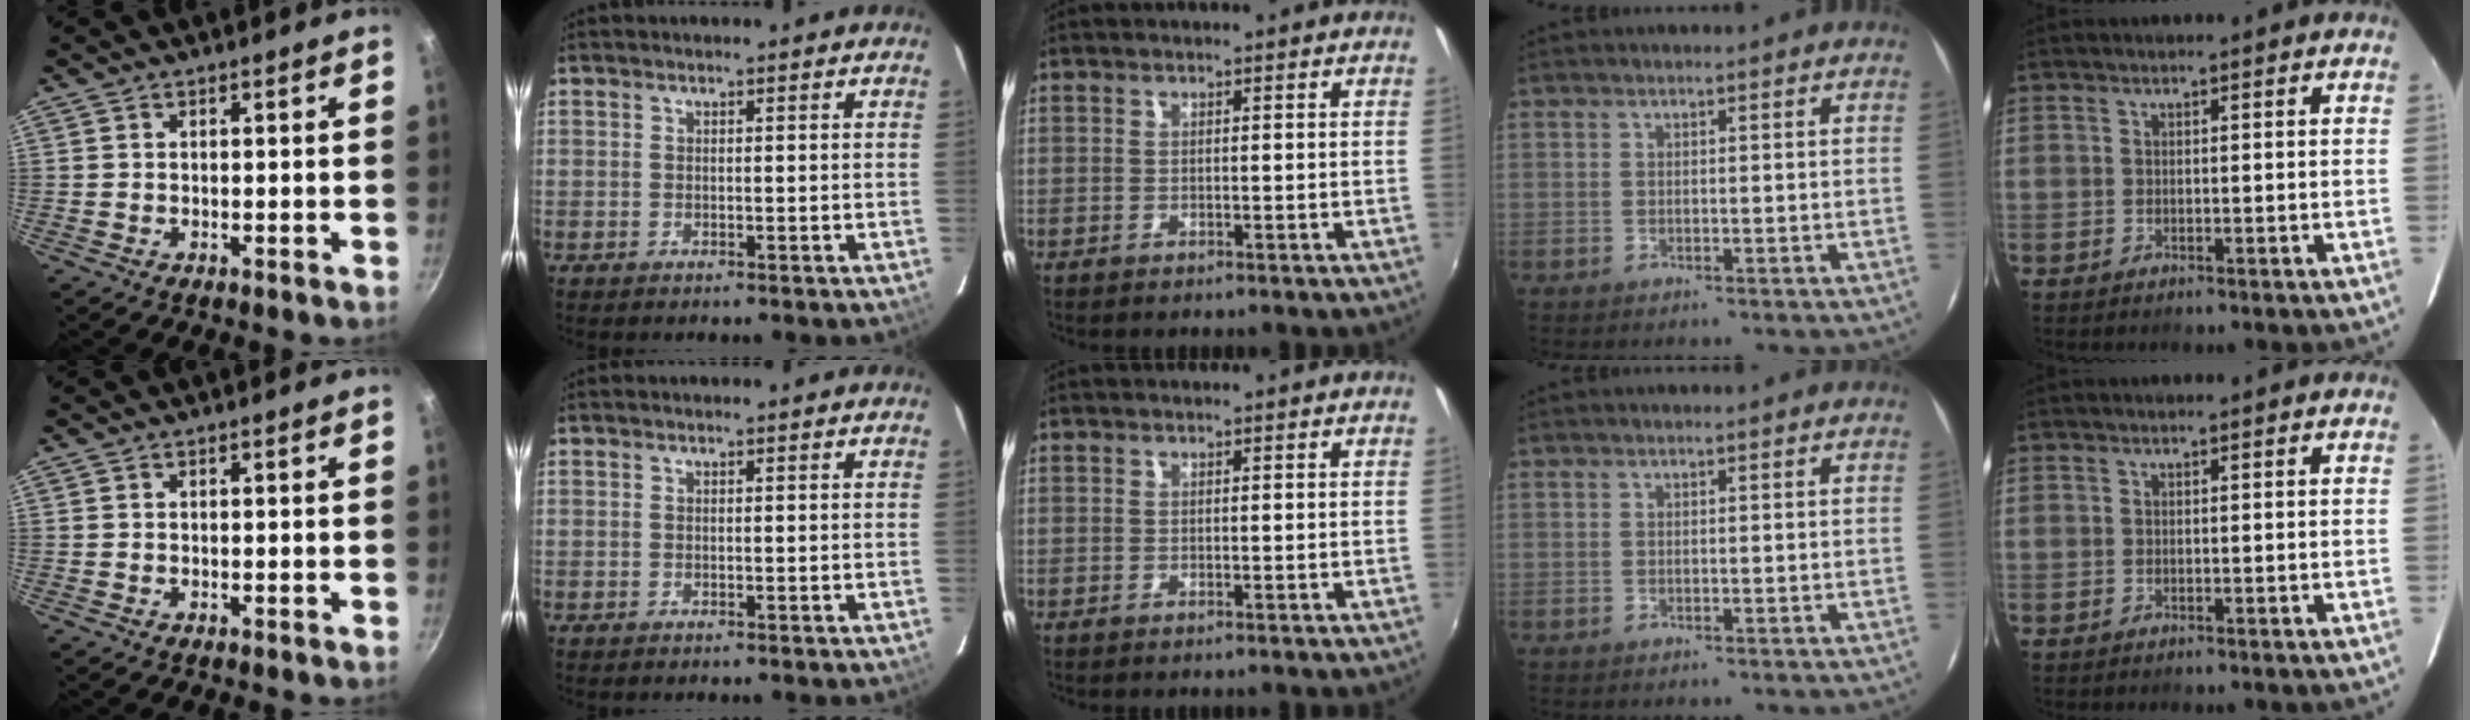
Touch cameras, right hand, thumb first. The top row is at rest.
{}